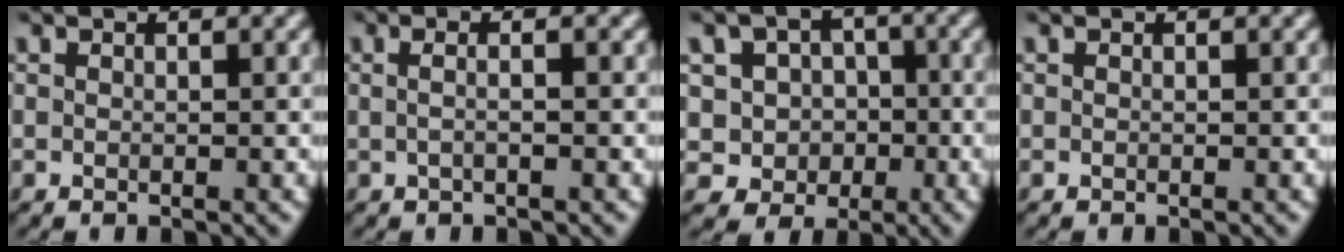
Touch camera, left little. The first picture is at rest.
{"total": 3.0, "force": [0.8, 1.3, 2.6], "torque": [-0.027, 0.026, -0.015]}
{"total": 5.6, "force": [-0.1, 5.1, 2.3], "torque": [-0.026, 0.017, -0.030]}
{"total": 0.0}